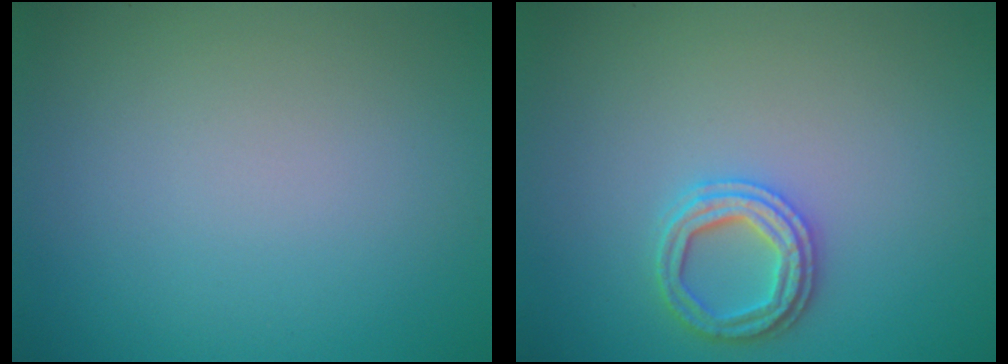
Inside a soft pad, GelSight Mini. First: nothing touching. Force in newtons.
{"total": 2.7, "press": 2.7, "slide": 0.5}